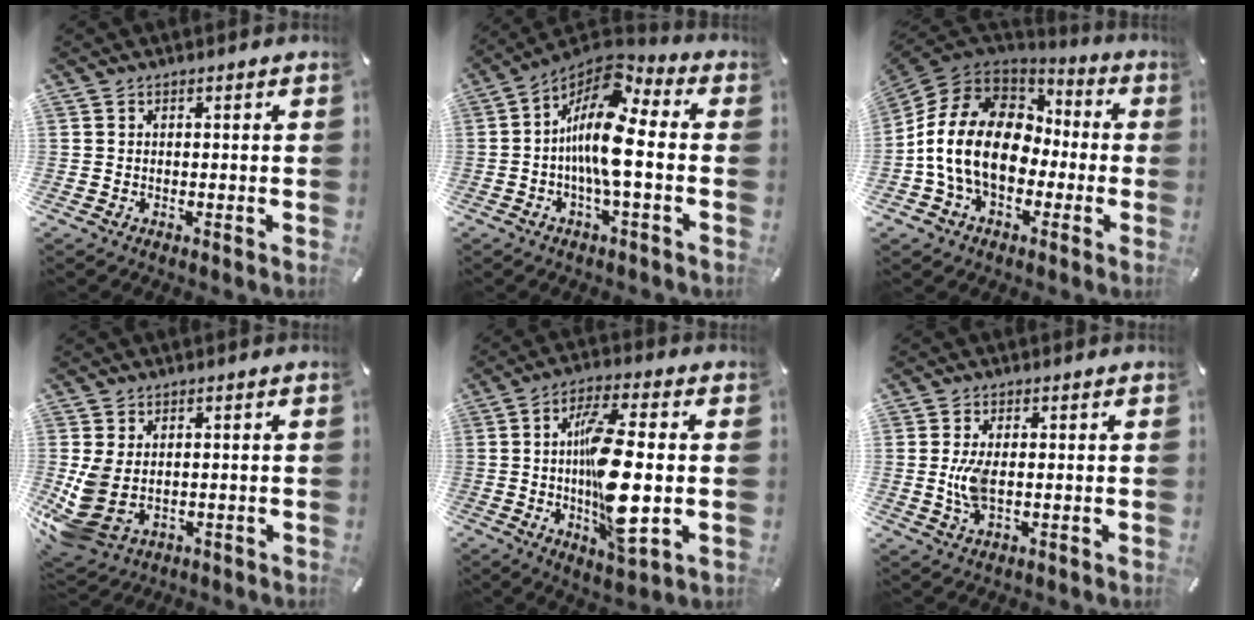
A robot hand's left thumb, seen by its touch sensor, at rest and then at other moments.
{"total": 14.4, "force": [-0.4, 5.1, 13.5], "torque": [-0.287, -0.022, -0.014]}
{"total": 18.3, "force": [-3.1, 13.7, 11.6], "torque": [-0.247, 0.032, -0.050]}
{"total": 7.5, "force": [0.2, 5.4, 5.2], "torque": [-0.124, -0.016, 0.005]}
{"total": 16.4, "force": [-0.6, 5.3, 15.5], "torque": [-0.285, -0.021, -0.019]}
{"total": 5.8, "force": [0.2, 3.0, 5.0], "torque": [-0.115, -0.008, -0.004]}